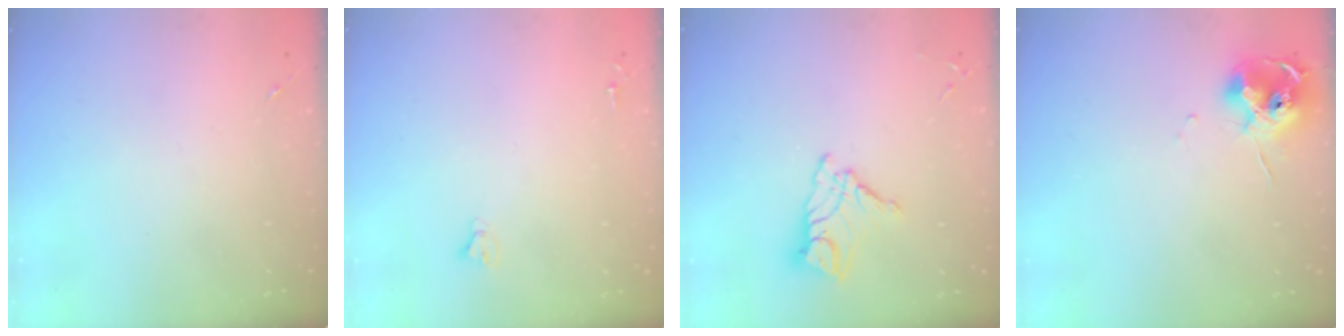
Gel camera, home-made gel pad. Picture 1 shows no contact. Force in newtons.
{"total": 2.4, "press": 2.4, "slide": 0.2}
{"total": 11.3, "press": 11.2, "slide": 1.1}
{"total": 11.2, "press": 11.1, "slide": 1.1}